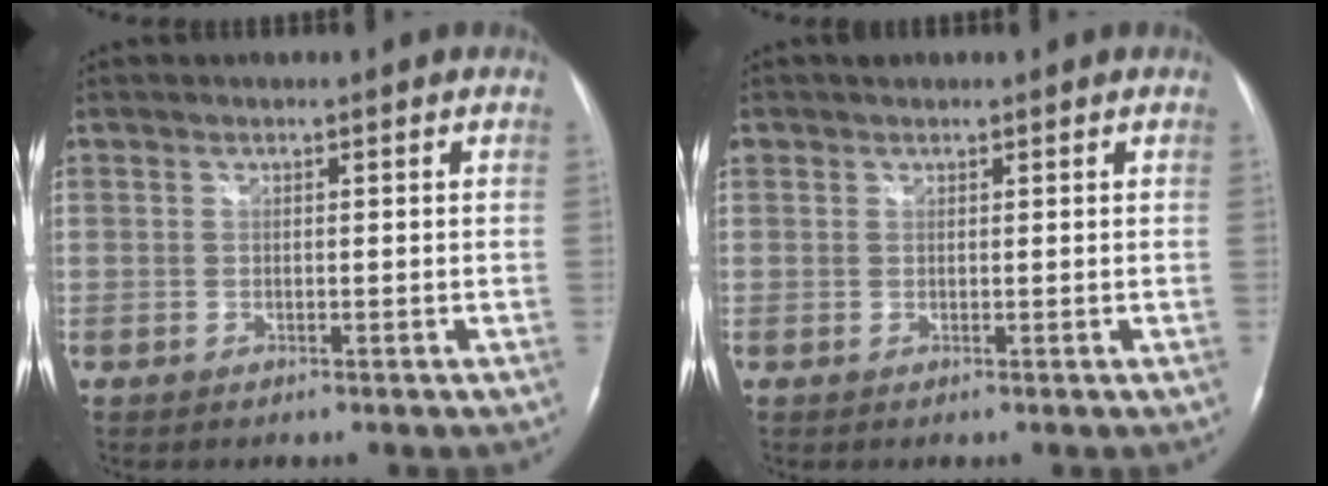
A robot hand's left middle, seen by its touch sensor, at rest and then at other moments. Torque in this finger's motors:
{"motor_torque": [0.17, -0.14, -0.02, 0.01]}